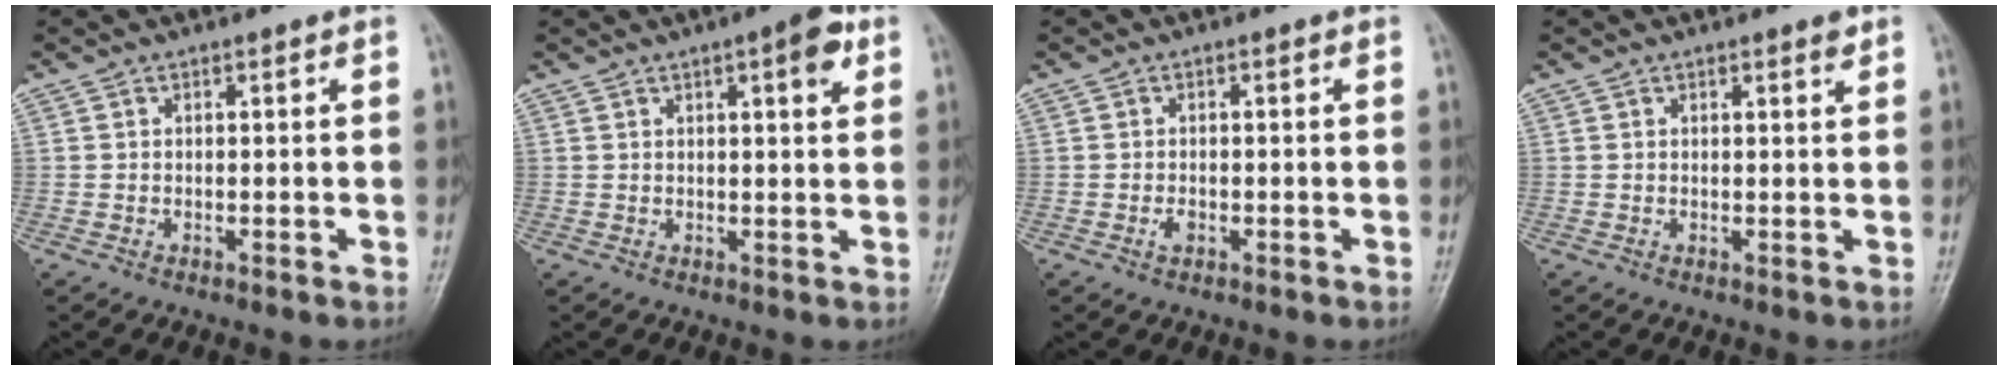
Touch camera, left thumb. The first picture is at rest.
{"total": 5.4, "force": [2.6, 1.5, 4.5], "torque": [-0.051, -0.006, 0.030]}
{"total": 1.4, "force": [-0.5, 0.8, 1.0], "torque": [-0.017, -0.001, -0.010]}
{"total": 1.5, "force": [1.0, 0.3, 1.1], "torque": [-0.014, -0.006, 0.014]}